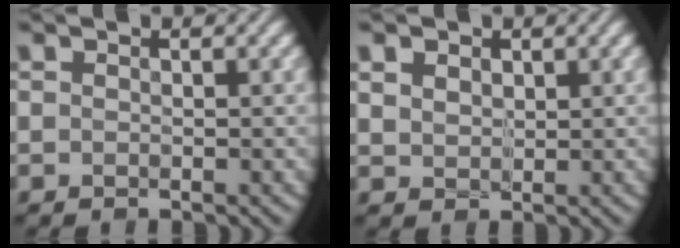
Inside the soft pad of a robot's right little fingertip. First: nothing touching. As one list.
[{"total": 2.0, "force": [1.0, 1.5, 0.9], "torque": [-0.029, -0.001, 0.019]}]